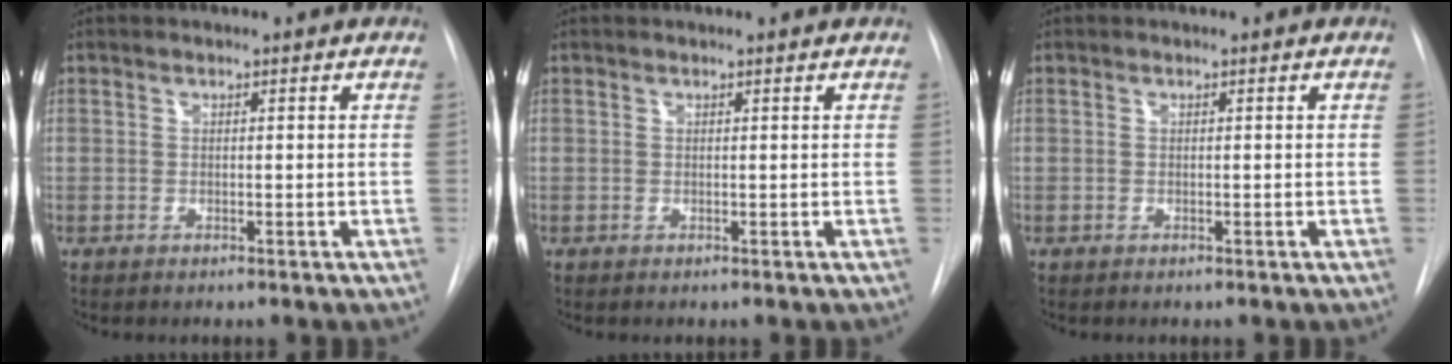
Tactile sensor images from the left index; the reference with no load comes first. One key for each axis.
{"total": 1.1, "fx": 1.0, "fy": -0.1, "fz": 0.2, "tx": -0.008, "ty": 0.006, "tz": 0.012}
{"total": 0.0}